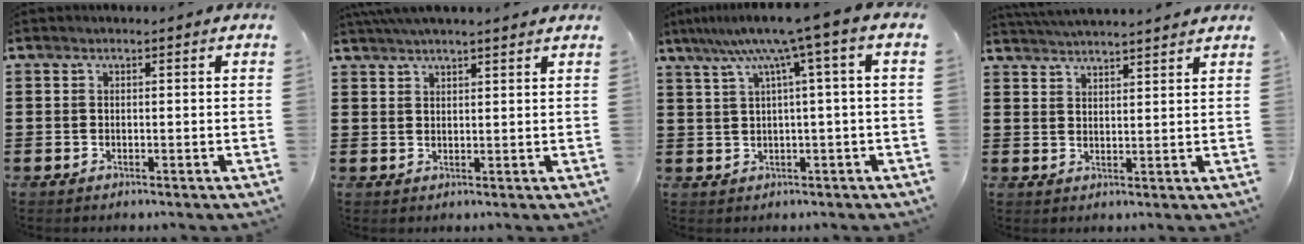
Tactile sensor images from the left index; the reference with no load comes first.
{"total": 2.9, "force": [2.7, 0.0, 1.1], "torque": [-0.027, 0.000, 0.052]}
{"total": 7.9, "force": [2.8, -0.5, 7.3], "torque": [-0.145, -0.009, 0.042]}
{"total": 3.3, "force": [3.3, -0.4, 0.2], "torque": [-0.014, -0.012, 0.061]}